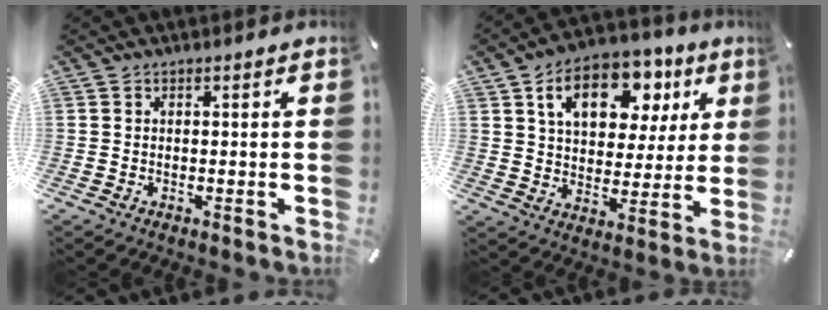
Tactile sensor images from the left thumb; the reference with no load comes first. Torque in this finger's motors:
{"motor_torque": [2.38, 2.39, 1.44, -1.33, 0.33]}